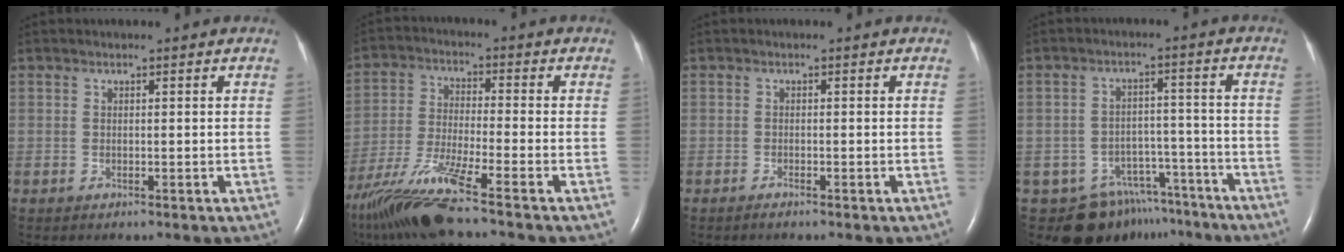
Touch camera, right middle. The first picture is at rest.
{"total": 12.6, "force": [-9.4, -0.7, 8.4], "torque": [-0.172, -0.032, -0.176]}
{"total": 0.8, "force": [-0.7, -0.1, 0.4], "torque": [-0.013, -0.002, -0.012]}
{"total": 12.3, "force": [-9.8, 7.3, 1.5], "torque": [-0.020, 0.034, -0.125]}